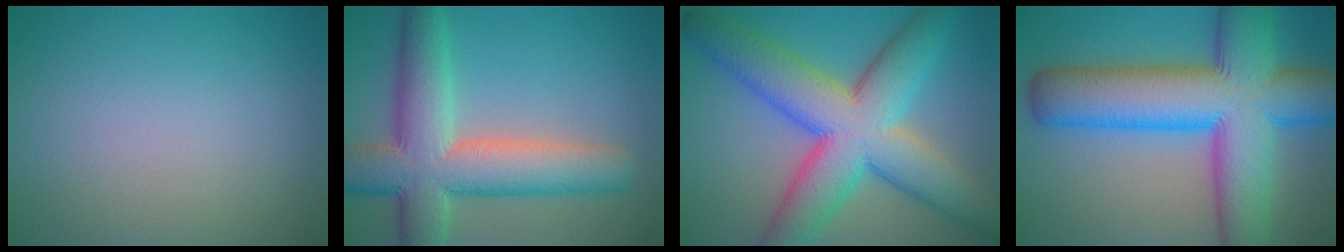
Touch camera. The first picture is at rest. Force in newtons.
{"total": 10.0, "press": 10.0, "slide": 0.5}
{"total": 12.5, "press": 12.5, "slide": 0.4}
{"total": 15.2, "press": 15.2, "slide": 0.4}